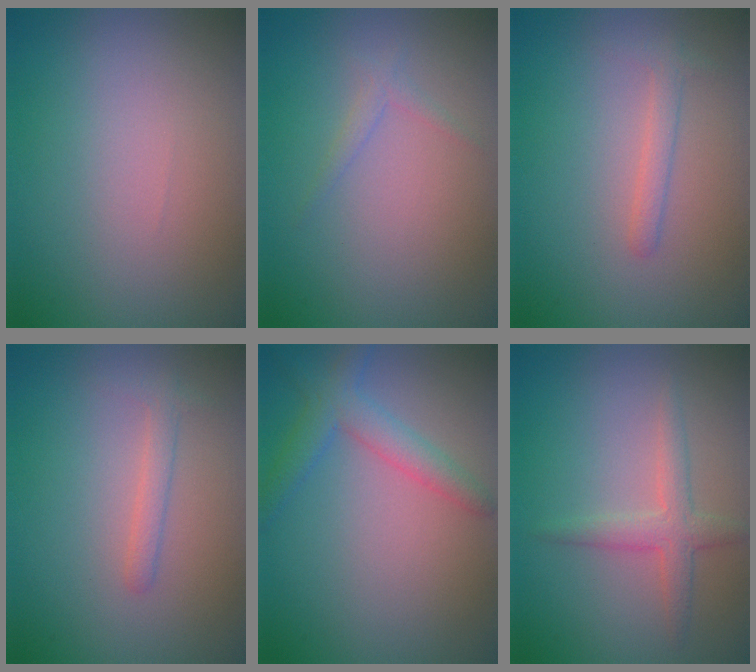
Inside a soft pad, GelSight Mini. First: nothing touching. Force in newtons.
{"total": 1.0, "press": 1.0, "slide": 0.1}
{"total": 1.4, "press": 1.4, "slide": 0.0}
{"total": 1.4, "press": 1.4, "slide": 0.0}
{"total": 2.2, "press": 2.2, "slide": 0.2}
{"total": 2.3, "press": 2.3, "slide": 0.0}